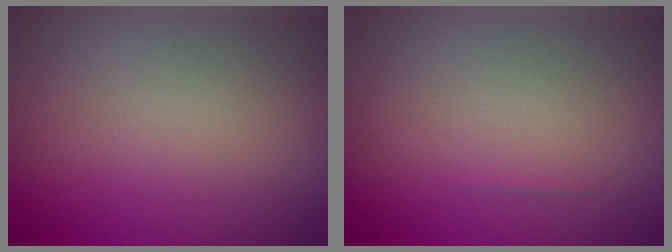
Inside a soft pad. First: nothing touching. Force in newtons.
{"total": 0.0}